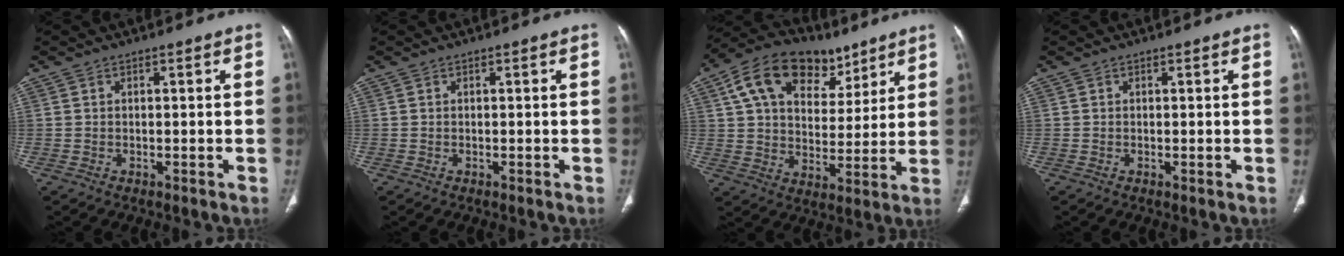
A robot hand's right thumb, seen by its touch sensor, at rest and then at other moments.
{"total": 0.0}
{"total": 19.0, "force": [9.9, 12.1, 10.8], "torque": [-0.149, -0.007, 0.164]}
{"total": 0.0}